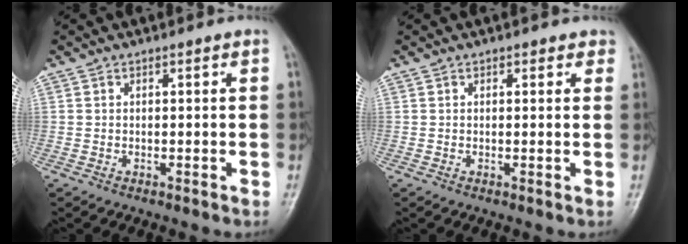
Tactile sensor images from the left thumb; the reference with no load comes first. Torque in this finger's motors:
{"motor_torque": [-0.18, 0.13, -0.27, 0.10, 0.05]}